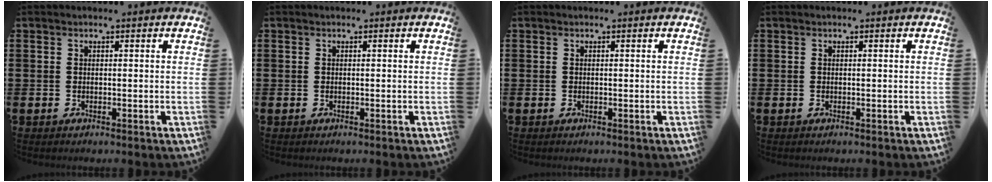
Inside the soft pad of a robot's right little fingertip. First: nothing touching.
{"total": 0.0}
{"total": 0.0}
{"total": 0.0}